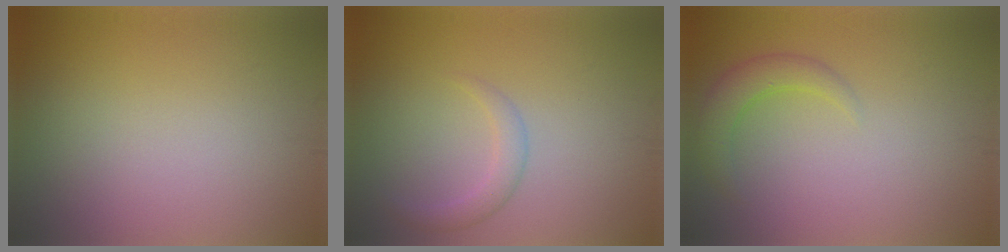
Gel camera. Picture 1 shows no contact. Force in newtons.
{"total": 1.8, "press": 1.8, "slide": 0.1}
{"total": 2.6, "press": 2.5, "slide": 0.2}